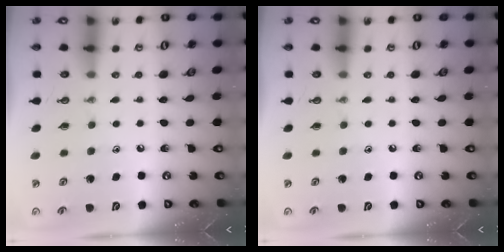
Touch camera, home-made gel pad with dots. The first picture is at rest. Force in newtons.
{"total": 0.0}